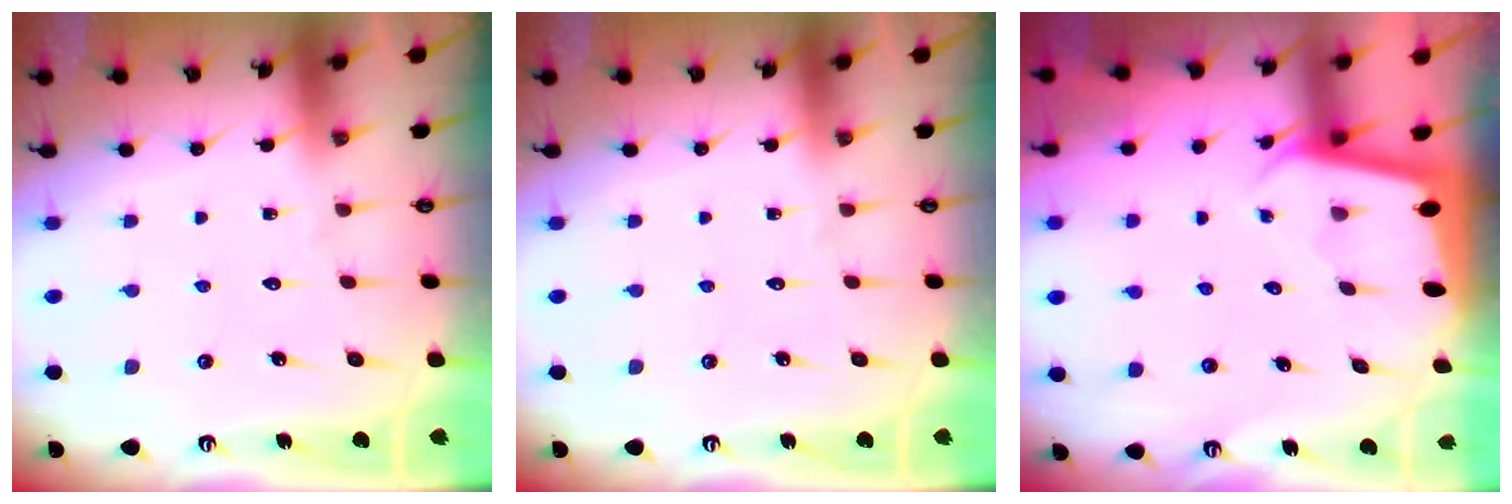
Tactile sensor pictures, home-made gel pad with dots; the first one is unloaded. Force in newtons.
{"total": 0.0}
{"total": 1.9, "press": 1.9, "slide": 0.1}